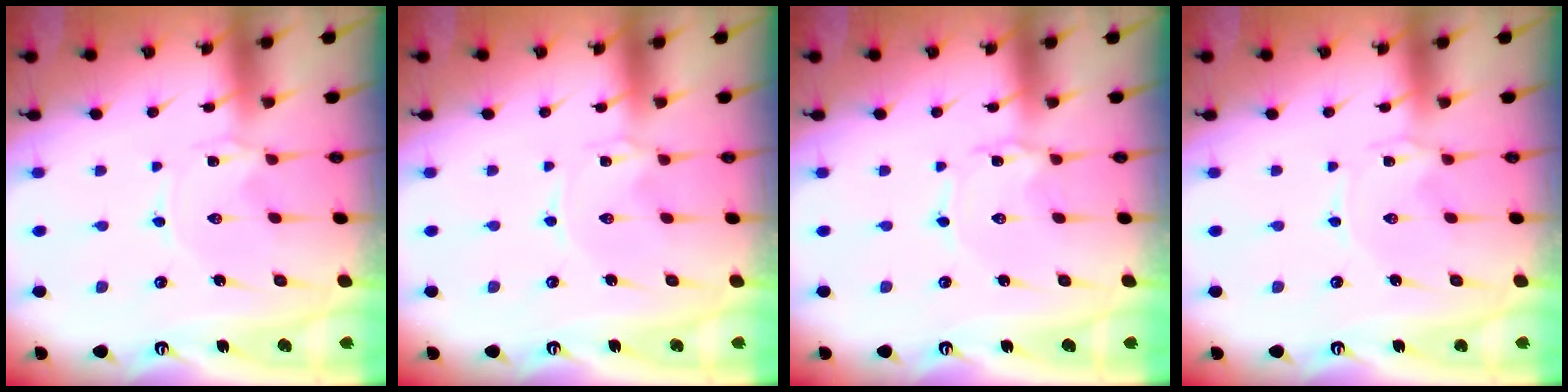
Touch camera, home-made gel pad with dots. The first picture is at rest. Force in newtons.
{"total": 0.0}
{"total": 0.9, "press": 0.9, "slide": 0.1}
{"total": 0.7, "press": 0.7, "slide": 0.1}